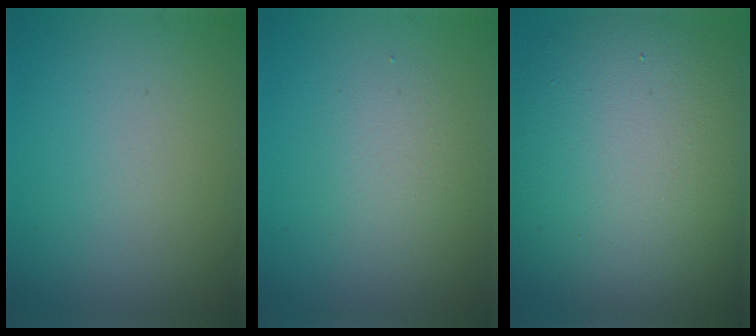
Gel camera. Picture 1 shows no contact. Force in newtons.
{"total": 2.1, "press": 2.1, "slide": 0.2}
{"total": 14.1, "press": 14.1, "slide": 1.4}